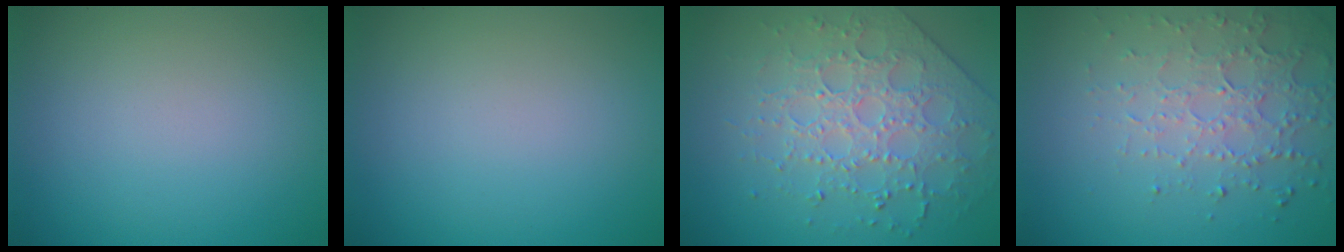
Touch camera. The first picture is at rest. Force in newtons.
{"total": 0.0}
{"total": 4.0, "press": 4.0, "slide": 0.1}
{"total": 4.7, "press": 3.4, "slide": 3.3}